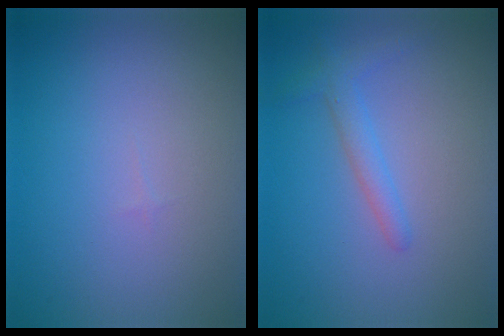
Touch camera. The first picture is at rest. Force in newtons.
{"total": 2.1, "press": 2.1, "slide": 0.0}